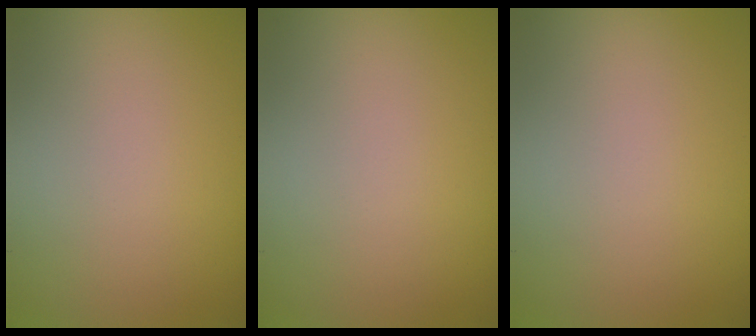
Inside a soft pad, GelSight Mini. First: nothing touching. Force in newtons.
{"total": 0.0}
{"total": 0.0}